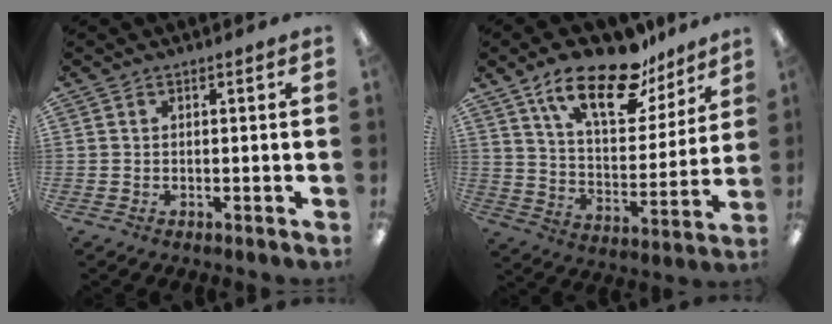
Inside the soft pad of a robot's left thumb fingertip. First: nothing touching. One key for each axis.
{"total": 20.1, "fx": 13.7, "fy": 8.3, "fz": 12.2, "tx": -0.196, "ty": -0.077, "tz": 0.233}